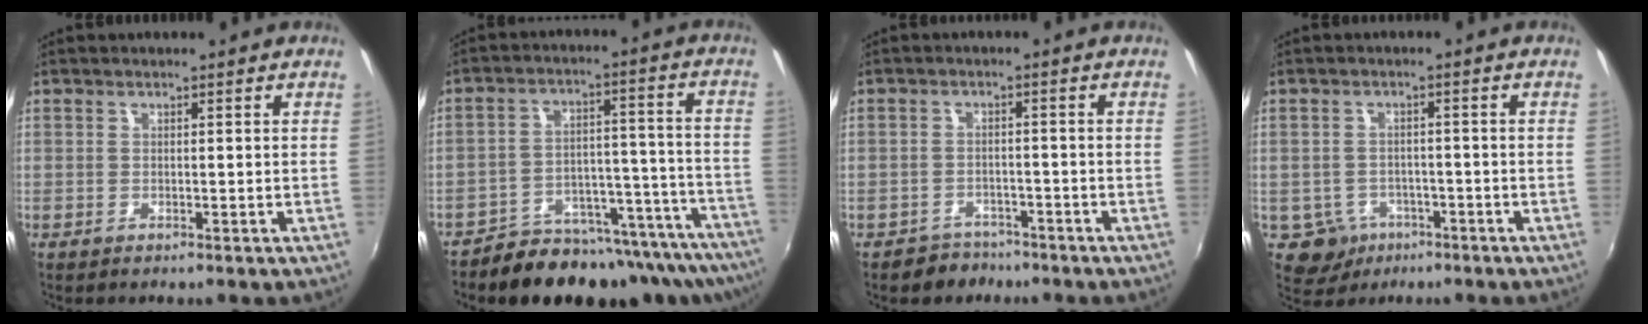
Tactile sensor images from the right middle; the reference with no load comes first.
{"total": 20.0, "force": [-17.6, 6.4, 6.9], "torque": [-0.107, 0.018, -0.223]}
{"total": 4.3, "force": [-3.4, 2.7, 0.0], "torque": [-0.012, 0.010, -0.054]}
{"total": 6.0, "force": [-3.0, 5.0, 1.4], "torque": [-0.041, 0.001, -0.036]}